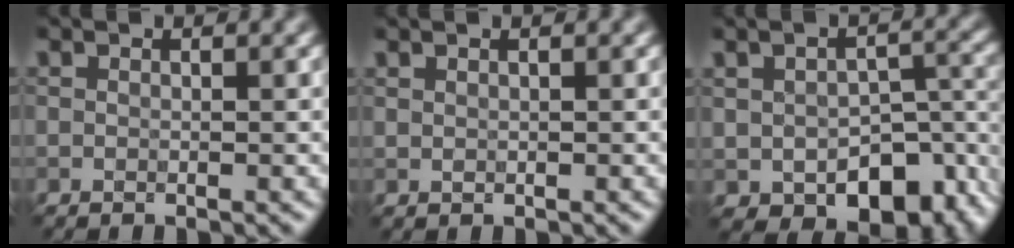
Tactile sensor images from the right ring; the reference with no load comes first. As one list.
[{"total": 0.6, "force": [0.6, 0.2, 0.0], "torque": [-0.004, -0.003, 0.009]}, {"total": 10.0, "force": [-5.0, 5.9, 6.4], "torque": [-0.097, -0.033, -0.050]}]